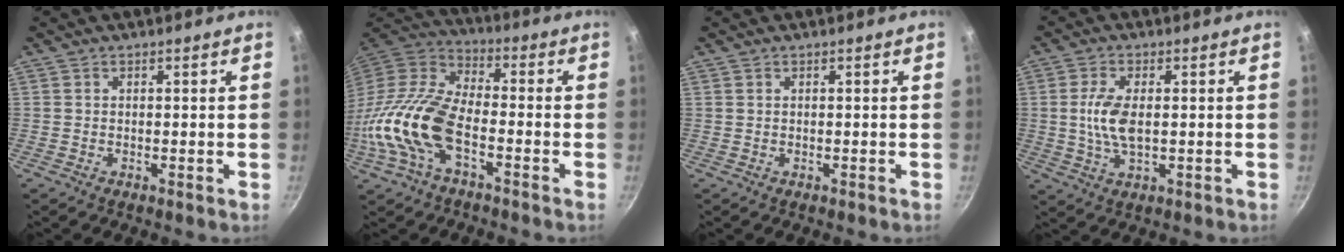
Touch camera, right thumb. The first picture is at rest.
{"total": 17.5, "force": [-5.6, 8.9, 13.9], "torque": [-0.270, 0.039, -0.125]}
{"total": 0.0}
{"total": 7.1, "force": [0.3, 3.4, 6.2], "torque": [-0.128, -0.001, 0.004]}